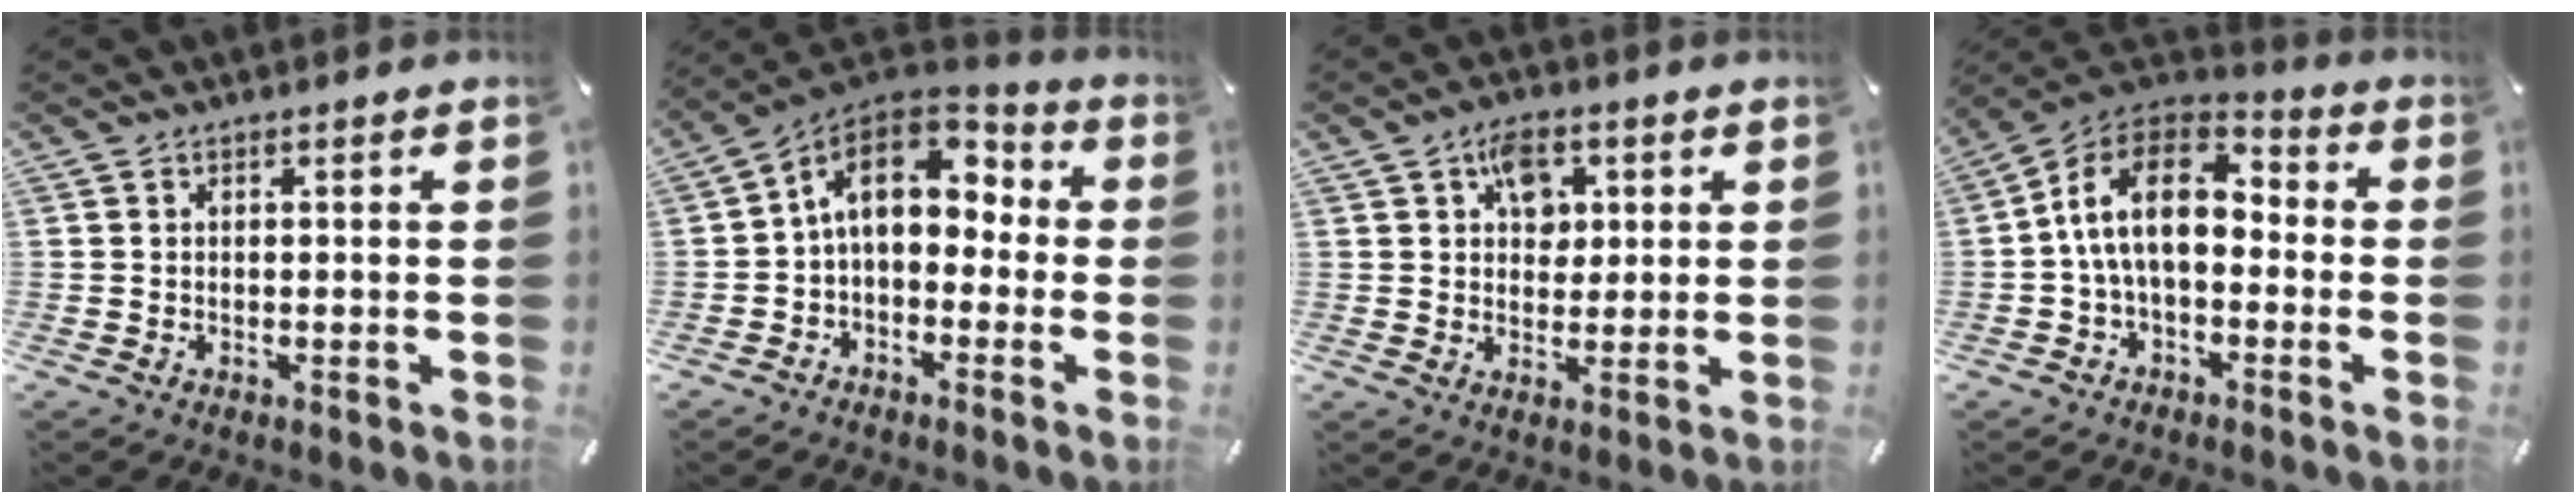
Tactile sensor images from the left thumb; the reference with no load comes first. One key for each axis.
{"total": 11.8, "fx": 1.8, "fy": 8.2, "fz": 8.3, "tx": -0.143, "ty": 0.003, "tz": 0.031}
{"total": 7.0, "fx": 2.6, "fy": 5.3, "fz": 3.7, "tx": -0.045, "ty": 0.000, "tz": 0.042}
{"total": 14.3, "fx": 0.2, "fy": 8.7, "fz": 11.4, "tx": -0.243, "ty": 0.012, "tz": -0.001}